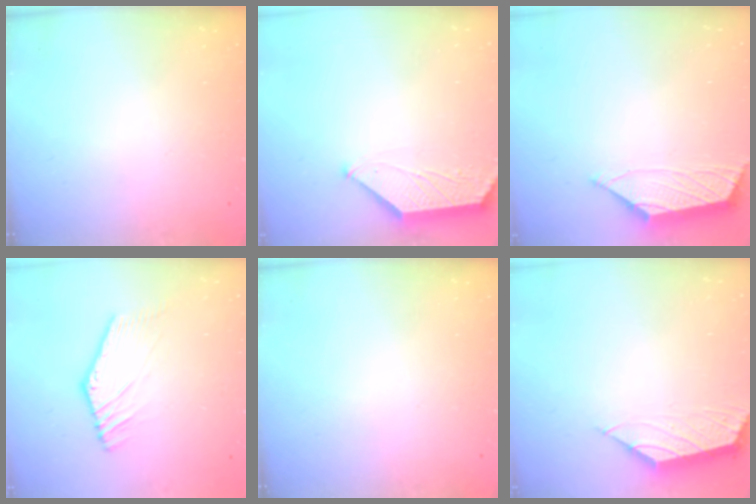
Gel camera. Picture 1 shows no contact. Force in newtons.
{"total": 1.6, "press": 1.6, "slide": 0.3}
{"total": 1.2, "press": 1.2, "slide": 0.2}
{"total": 0.9, "press": 0.4, "slide": 0.8}
{"total": 0.0}
{"total": 1.6, "press": 1.5, "slide": 0.5}